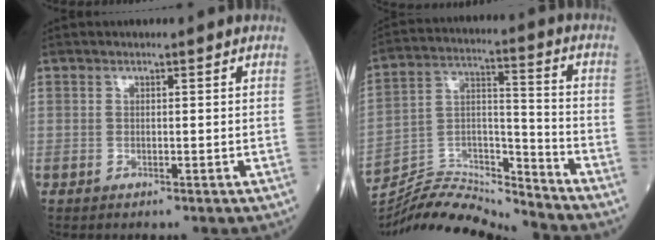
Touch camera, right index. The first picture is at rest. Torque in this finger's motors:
{"motor_torque": [0.03, -0.03, 0.17, 0.02]}